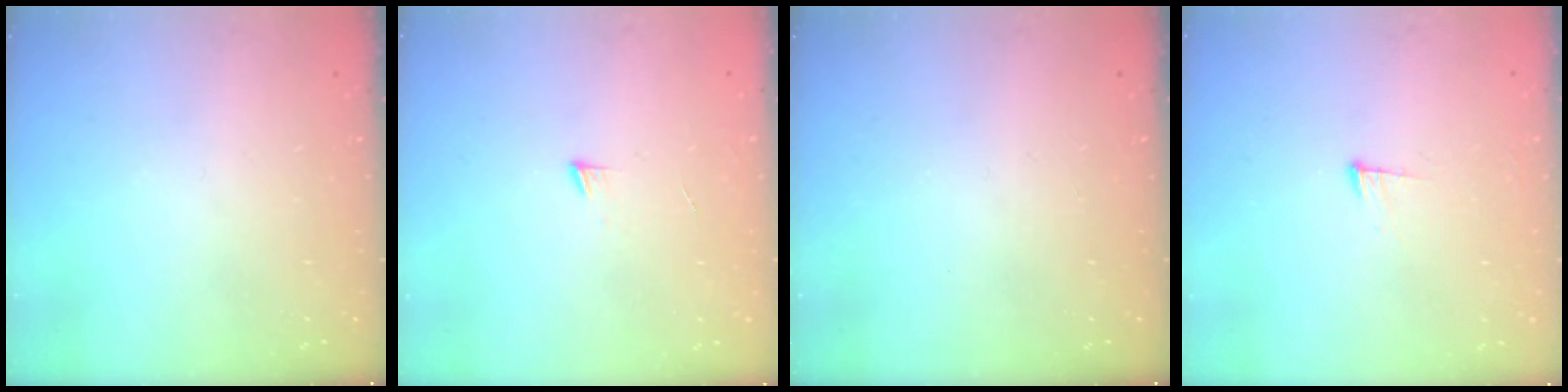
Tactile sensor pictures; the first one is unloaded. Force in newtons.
{"total": 4.0, "press": 3.9, "slide": 0.4}
{"total": 0.0}
{"total": 6.5, "press": 6.4, "slide": 1.4}